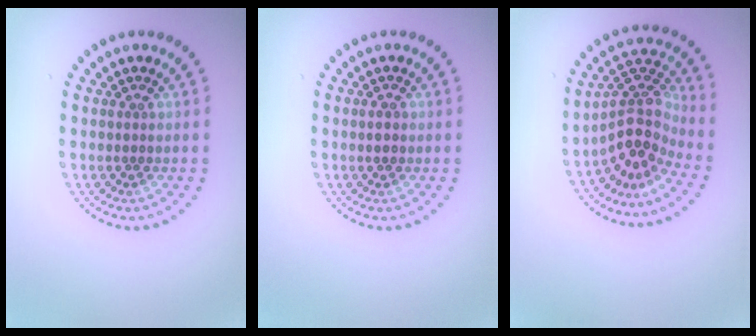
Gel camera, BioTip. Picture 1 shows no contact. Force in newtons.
{"total": 1.3, "press": 1.3, "slide": 0.0}
{"total": 4.4, "press": 3.2, "slide": 3.0}